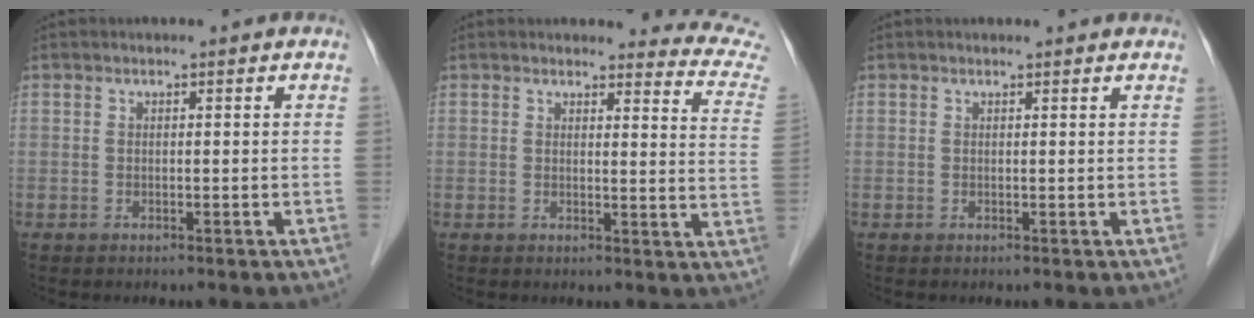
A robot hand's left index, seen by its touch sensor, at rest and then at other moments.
{"total": 9.8, "force": [9.8, -0.2, 0.1], "torque": [0.015, -0.101, 0.074]}
{"total": 2.3, "force": [2.2, 0.3, 0.5], "torque": [-0.015, 0.010, 0.021]}